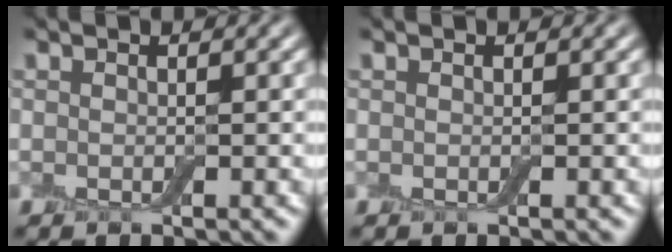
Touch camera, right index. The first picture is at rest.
{"total": 0.0}